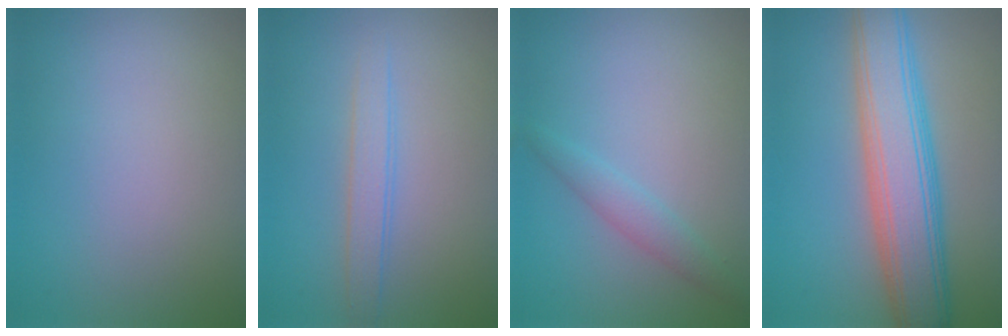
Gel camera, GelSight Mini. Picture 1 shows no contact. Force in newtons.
{"total": 1.9, "press": 1.9, "slide": 0.2}
{"total": 1.8, "press": 1.8, "slide": 0.1}
{"total": 8.0, "press": 8.0, "slide": 0.2}